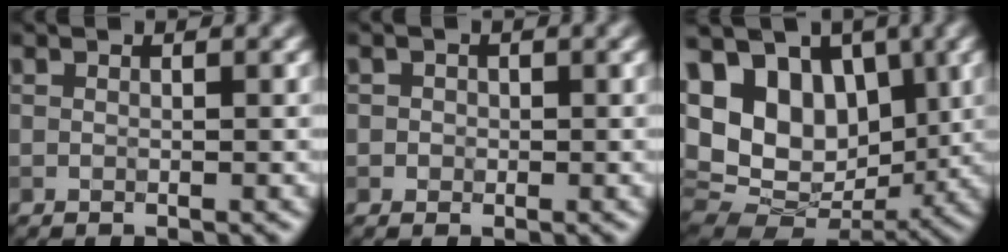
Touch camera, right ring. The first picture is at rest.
{"total": 0.9, "force": [0.1, 0.9, 0.2], "torque": [0.007, -0.003, -0.003]}
{"total": 13.1, "force": [4.0, 9.0, 8.6], "torque": [-0.156, 0.022, 0.067]}